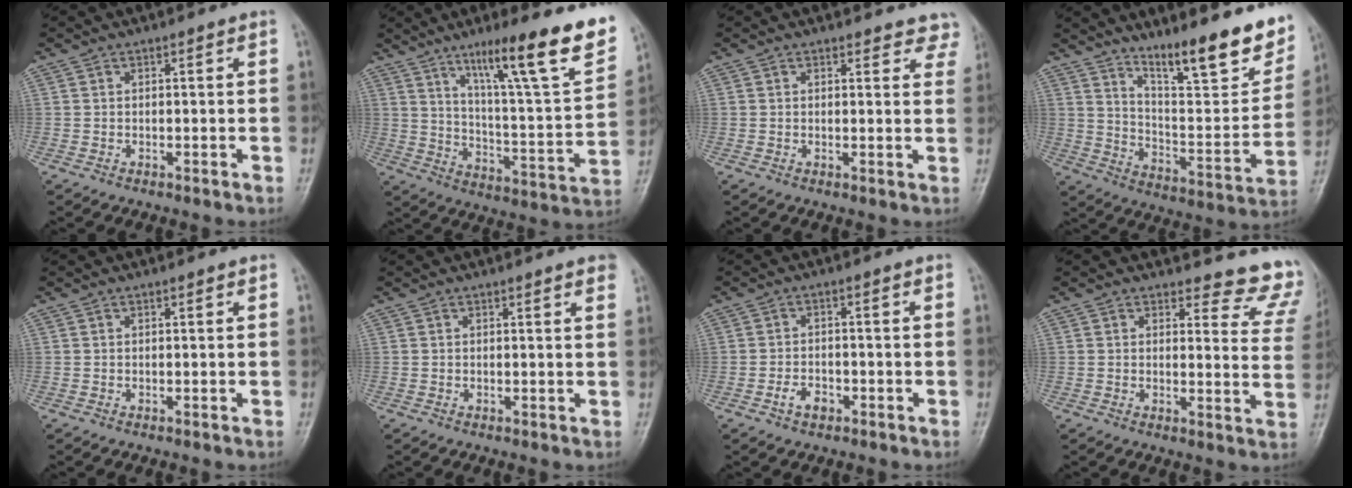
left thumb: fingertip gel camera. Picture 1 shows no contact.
{"total": 22.6, "force": [13.4, 3.7, 17.8], "torque": [-0.243, -0.051, 0.211]}
{"total": 5.2, "force": [4.8, 2.1, 0.3], "torque": [0.042, -0.021, 0.027]}
{"total": 21.1, "force": [14.0, 5.3, 14.8], "torque": [-0.173, -0.080, 0.223]}
{"total": 0.0}
{"total": 2.4, "force": [1.7, 0.2, 1.7], "torque": [-0.018, 0.000, 0.014]}
{"total": 3.1, "force": [-1.8, 1.9, 1.6], "torque": [-0.025, 0.015, -0.030]}
{"total": 11.4, "force": [10.9, 3.1, 0.5], "torque": [0.043, -0.113, 0.086]}